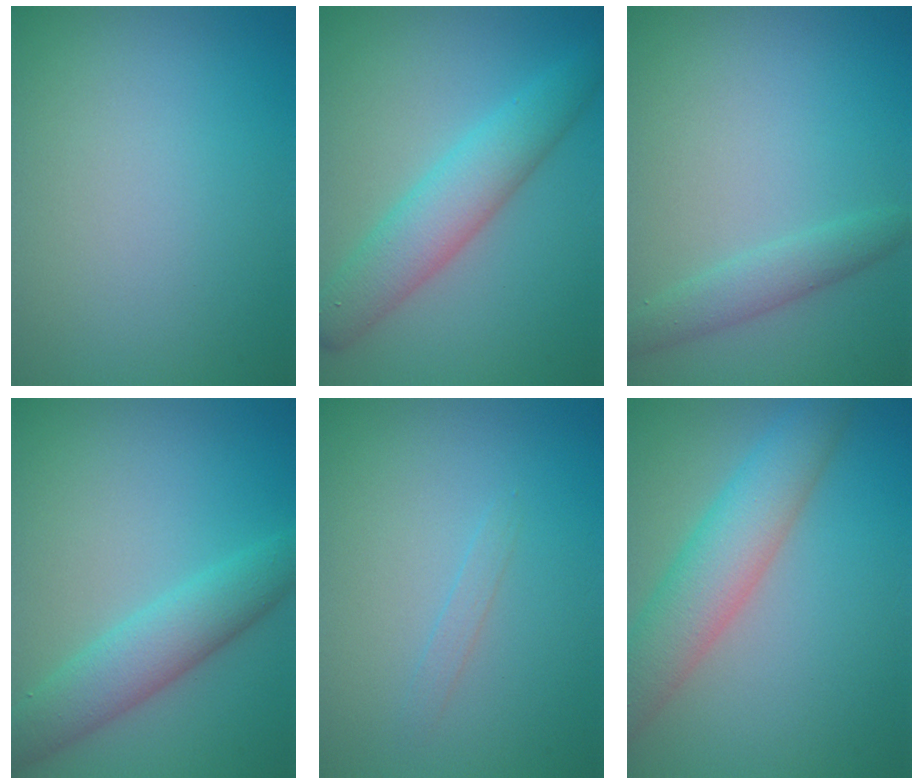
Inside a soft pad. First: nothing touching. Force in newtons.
{"total": 5.1, "press": 5.1, "slide": 0.2}
{"total": 2.2, "press": 2.2, "slide": 0.0}
{"total": 4.8, "press": 4.8, "slide": 0.0}
{"total": 0.8, "press": 0.8, "slide": 0.1}
{"total": 6.4, "press": 6.4, "slide": 0.5}